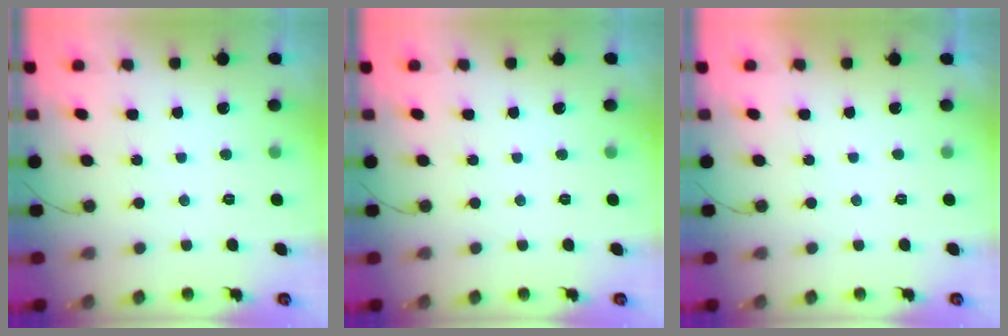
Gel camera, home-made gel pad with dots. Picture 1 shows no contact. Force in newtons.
{"total": 0.0}
{"total": 2.3, "press": 2.2, "slide": 0.3}